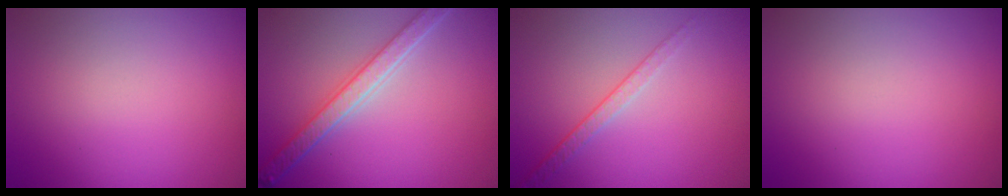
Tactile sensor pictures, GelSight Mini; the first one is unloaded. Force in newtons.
{"total": 4.9, "press": 3.9, "slide": 3.0}
{"total": 1.9, "press": 1.4, "slide": 1.3}
{"total": 0.0}